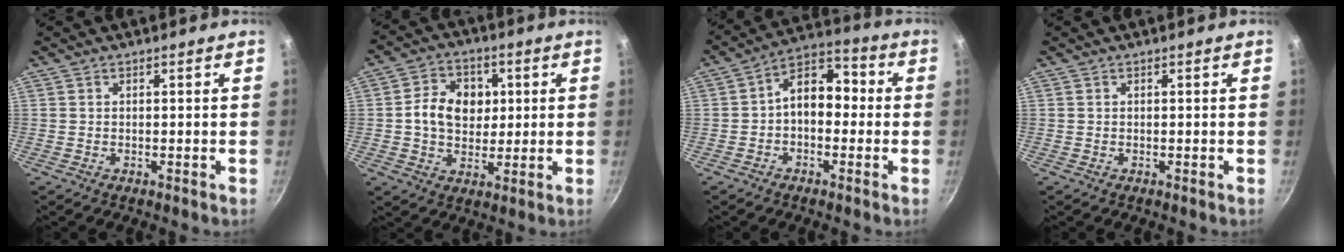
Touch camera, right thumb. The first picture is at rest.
{"total": 10.4, "force": [1.1, 8.1, 6.5], "torque": [-0.076, 0.005, 0.016]}
{"total": 10.1, "force": [-0.5, 6.6, 7.6], "torque": [-0.090, 0.040, -0.024]}
{"total": 0.0}